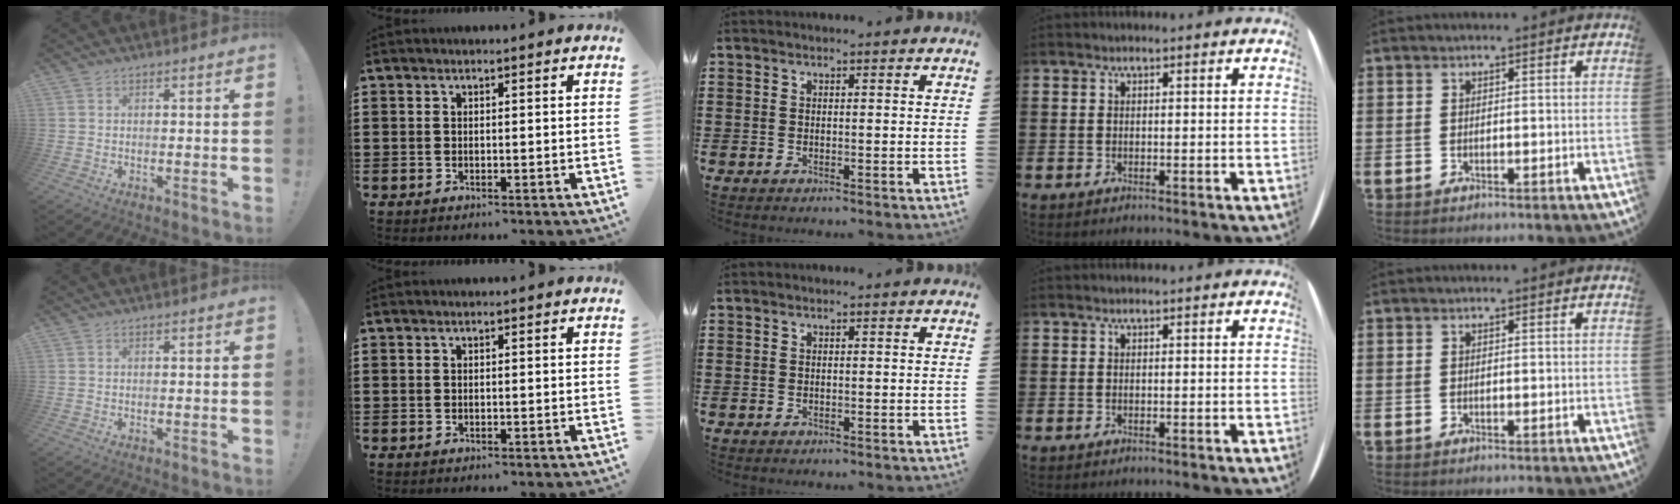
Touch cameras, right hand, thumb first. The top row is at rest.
{}